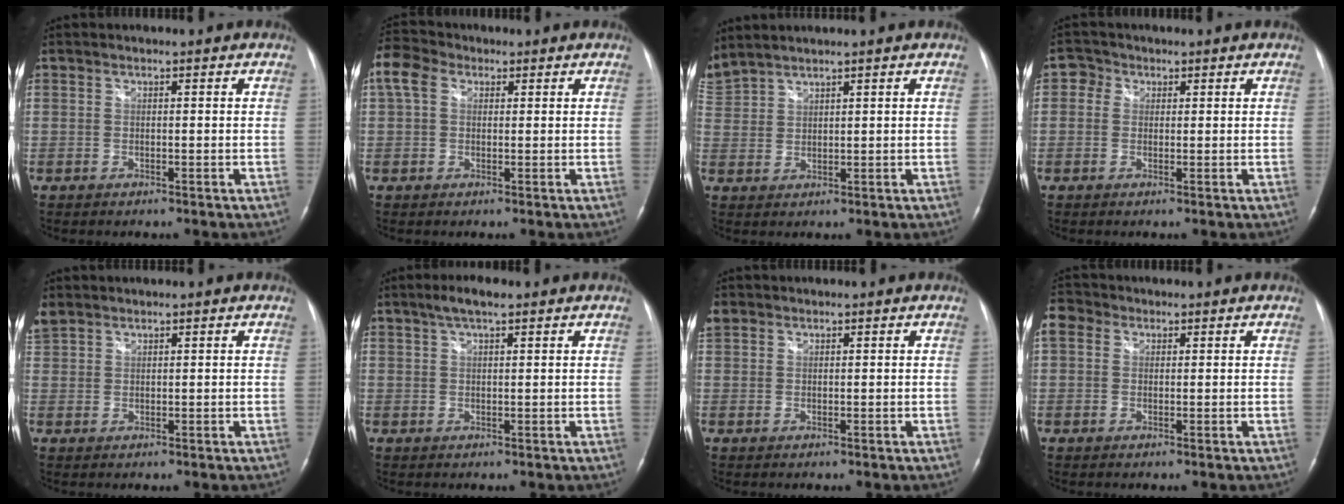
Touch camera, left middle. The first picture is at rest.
{"total": 9.2, "force": [3.8, 6.7, 5.2], "torque": [-0.134, 0.050, 0.069]}
{"total": 5.6, "force": [5.3, 0.4, 1.8], "torque": [-0.056, 0.024, 0.115]}
{"total": 2.3, "force": [0.8, 2.1, 0.7], "torque": [-0.011, 0.008, 0.009]}
{"total": 3.1, "force": [2.6, 1.5, 0.8], "torque": [-0.035, 0.021, 0.059]}
{"total": 2.7, "force": [2.0, 0.4, 1.7], "torque": [-0.040, 0.006, 0.038]}
{"total": 3.0, "force": [1.8, 2.3, 0.8], "torque": [-0.034, 0.021, 0.040]}
{"total": 3.8, "force": [1.5, 3.0, 1.7], "torque": [-0.049, 0.026, 0.030]}